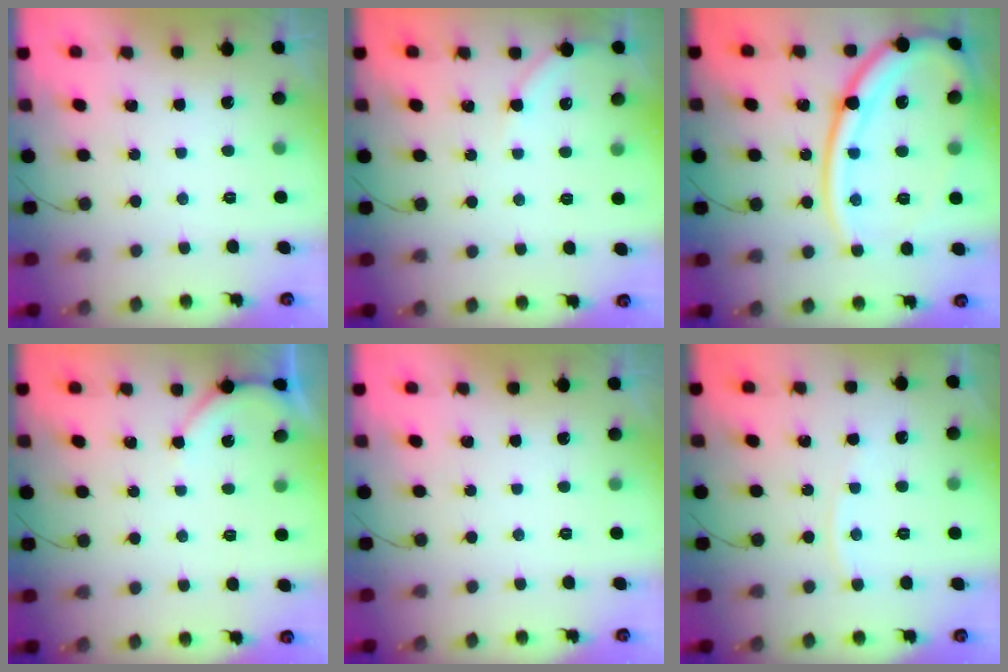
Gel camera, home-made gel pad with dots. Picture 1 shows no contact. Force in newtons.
{"total": 4.0, "press": 4.0, "slide": 0.5}
{"total": 21.5, "press": 21.4, "slide": 2.5}
{"total": 2.9, "press": 2.8, "slide": 0.4}
{"total": 0.0}
{"total": 2.8, "press": 2.8, "slide": 0.4}